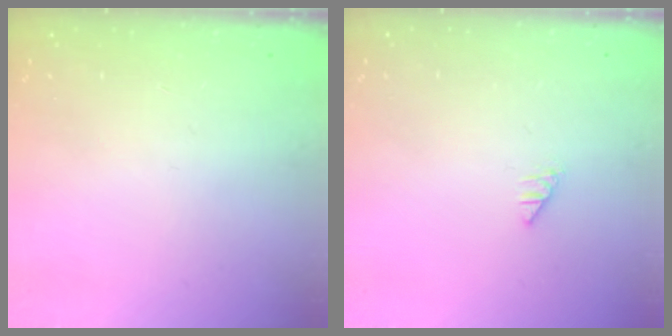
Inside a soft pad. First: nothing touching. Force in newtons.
{"total": 0.0}